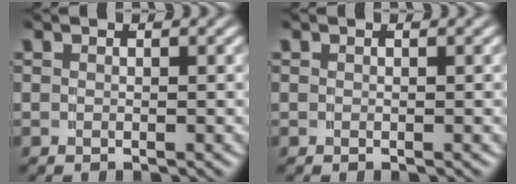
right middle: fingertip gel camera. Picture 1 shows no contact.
{"total": 0.0}